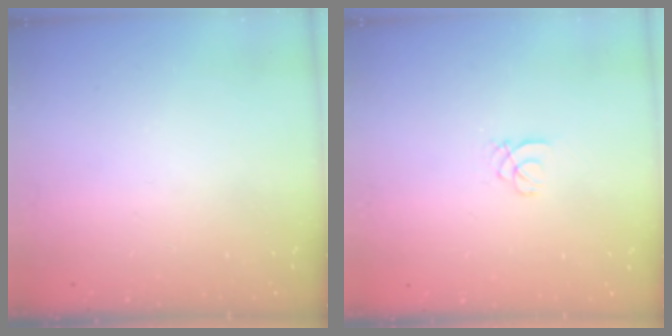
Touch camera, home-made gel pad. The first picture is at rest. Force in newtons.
{"total": 1.0, "press": 1.0, "slide": 0.1}